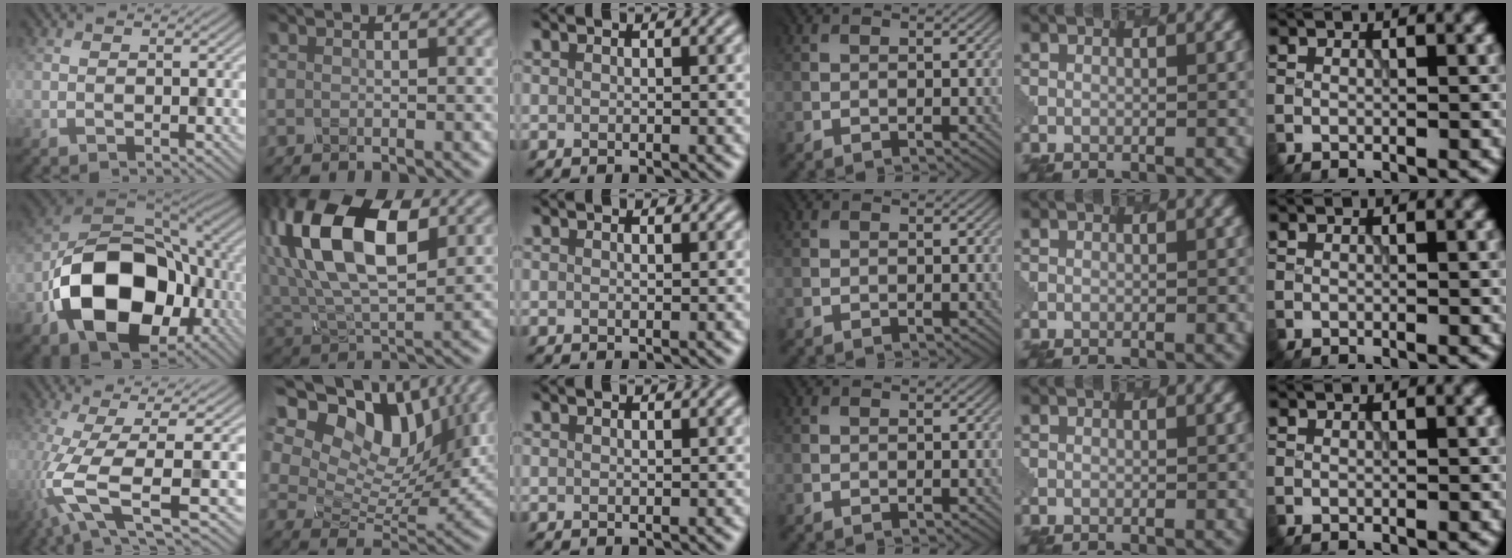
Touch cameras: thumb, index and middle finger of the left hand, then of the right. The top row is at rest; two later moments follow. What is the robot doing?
{"motion": "dispense", "object": "toothpaste"}